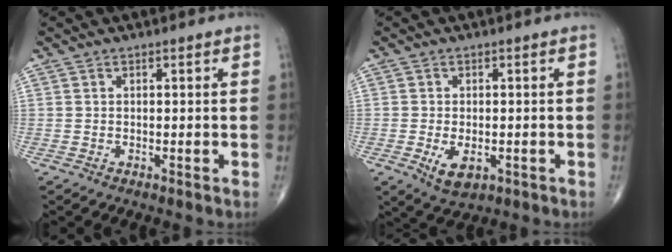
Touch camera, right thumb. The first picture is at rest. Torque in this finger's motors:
{"motor_torque": [-0.11, 0.31, 0.10, 0.41, 0.10]}